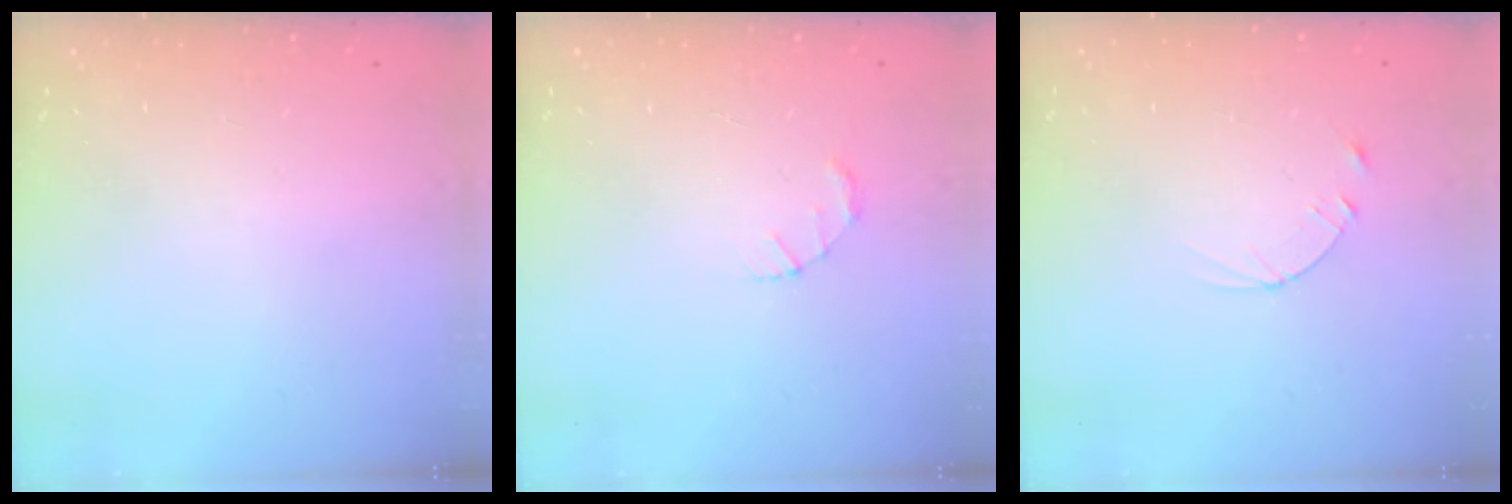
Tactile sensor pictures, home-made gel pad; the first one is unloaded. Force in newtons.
{"total": 1.5, "press": 1.5, "slide": 0.3}
{"total": 2.4, "press": 2.3, "slide": 0.2}